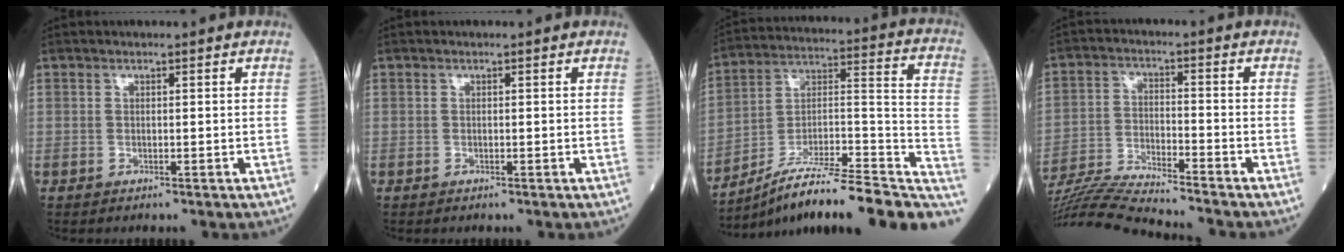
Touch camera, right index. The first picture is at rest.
{"total": 0.0}
{"total": 22.6, "force": [-17.1, 3.2, 14.5], "torque": [-0.155, 0.035, -0.271]}
{"total": 12.5, "force": [-12.0, -1.3, 3.2], "torque": [-0.049, -0.006, -0.213]}